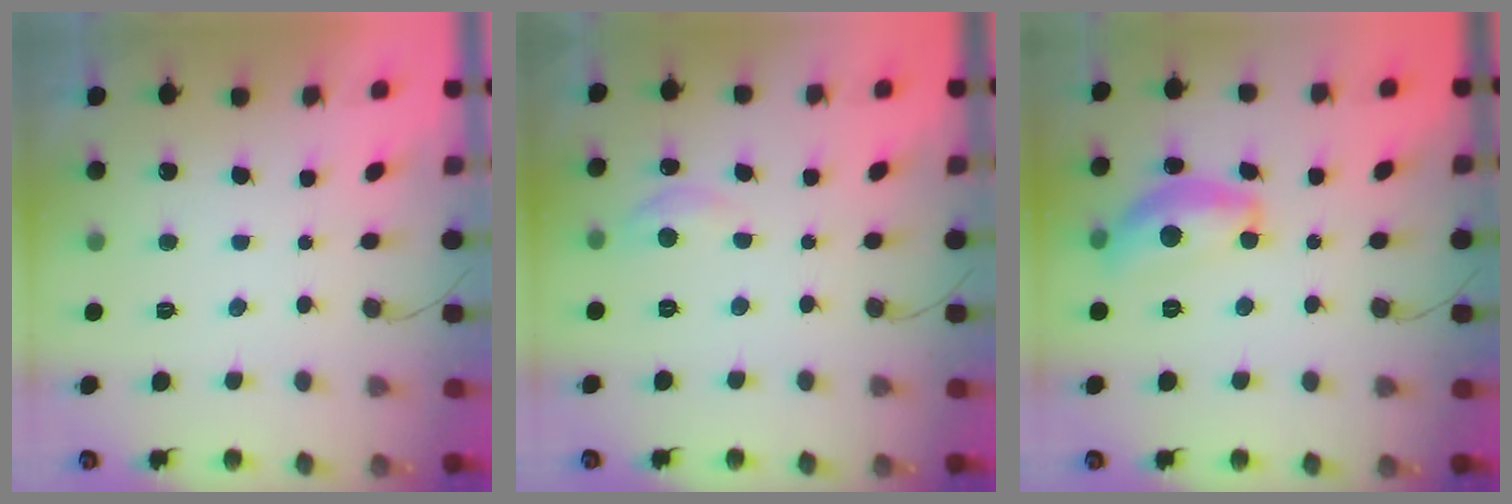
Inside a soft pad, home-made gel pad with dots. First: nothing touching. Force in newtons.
{"total": 3.9, "press": 3.9, "slide": 0.6}
{"total": 14.0, "press": 14.0, "slide": 0.7}